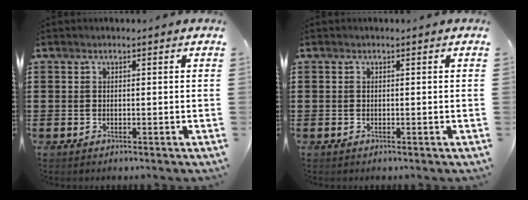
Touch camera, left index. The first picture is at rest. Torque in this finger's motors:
{"motor_torque": [-0.01, -0.01, 0.00, 0.00]}